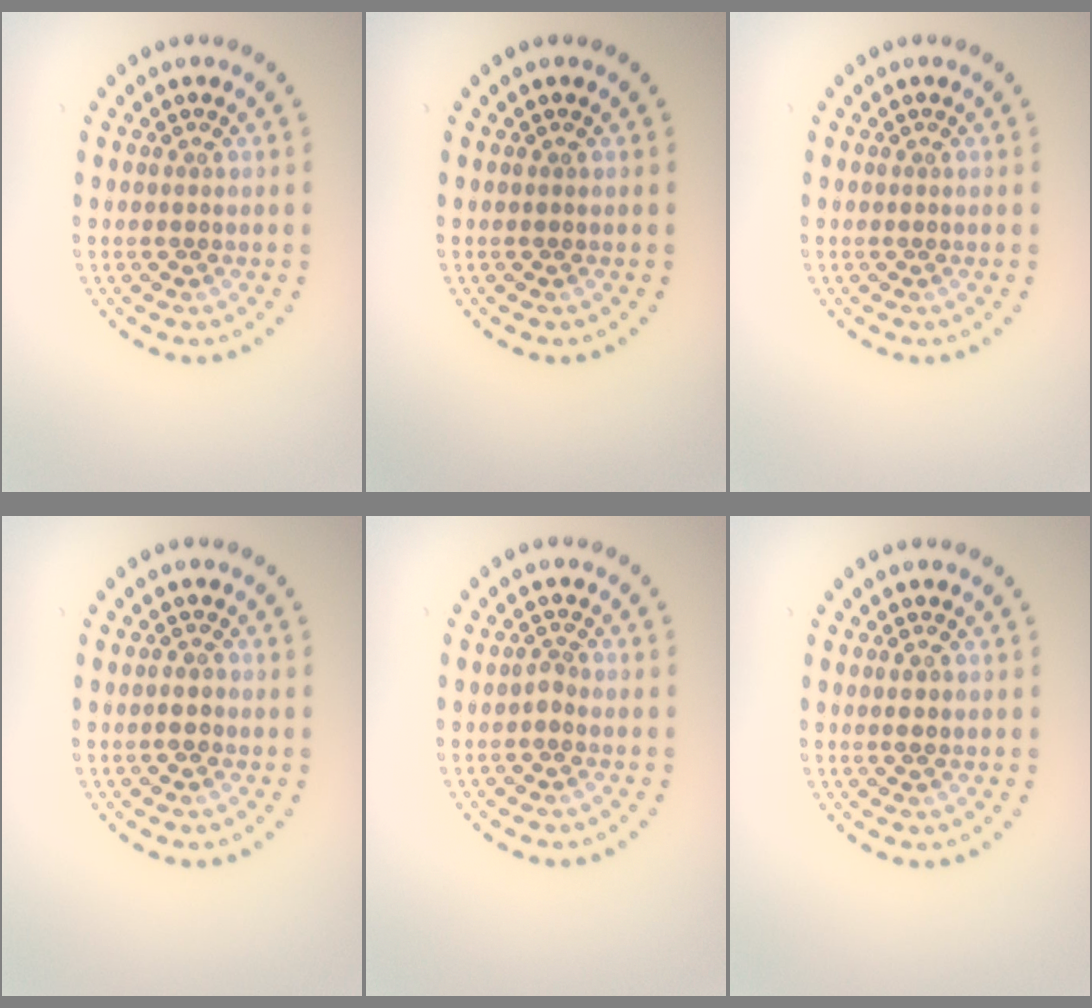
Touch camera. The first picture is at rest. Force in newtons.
{"total": 0.0}
{"total": 0.0}
{"total": 1.2, "press": 1.1, "slide": 0.5}
{"total": 1.0, "press": 0.7, "slide": 0.6}
{"total": 1.0, "press": 1.0, "slide": 0.3}